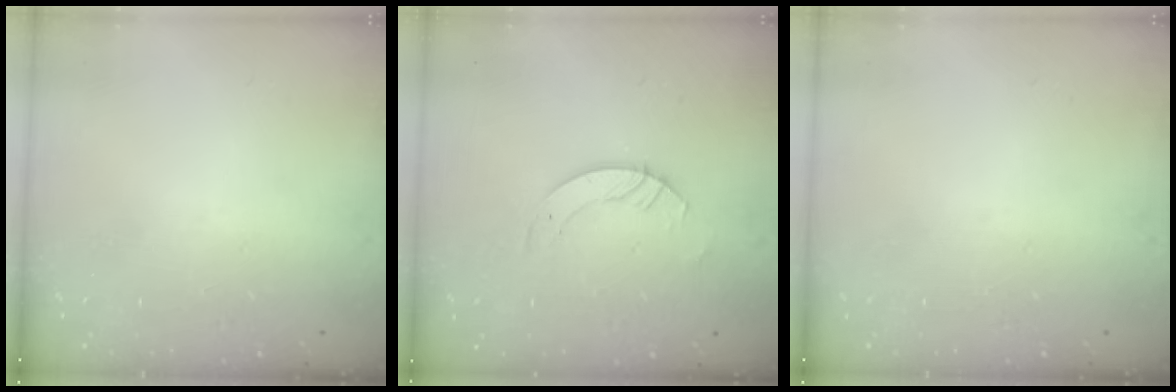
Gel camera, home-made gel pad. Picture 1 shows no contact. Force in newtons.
{"total": 3.5, "press": 3.5, "slide": 0.3}
{"total": 0.0}